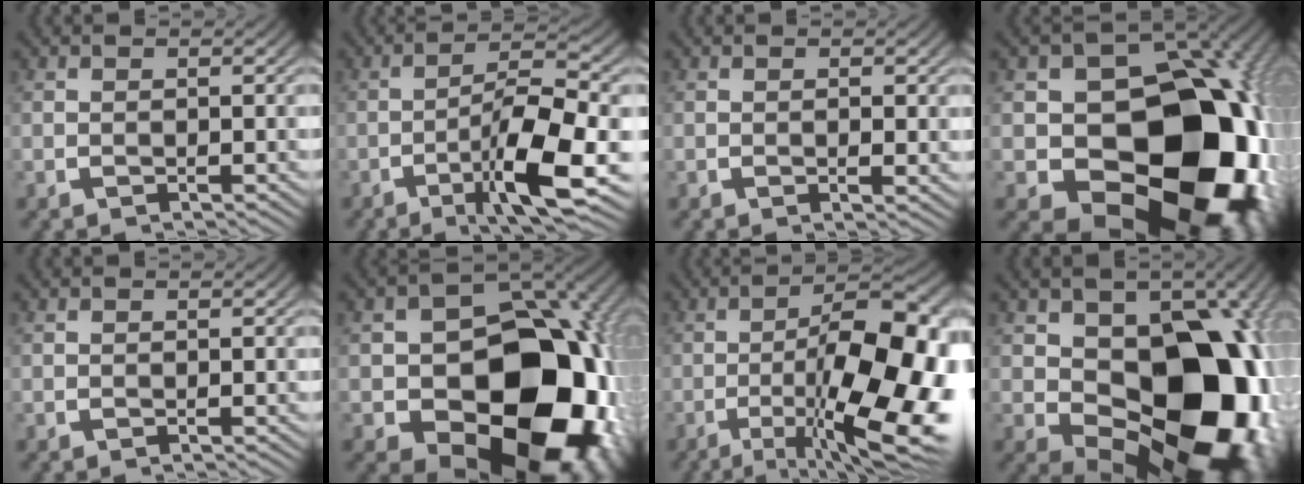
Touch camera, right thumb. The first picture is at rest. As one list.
[{"total": 8.1, "force": [-2.6, 2.5, 7.3], "torque": [-0.132, -0.013, -0.044]}, {"total": 0.8, "force": [0.1, 0.2, 0.8], "torque": [-0.012, -0.003, 0.000]}, {"total": 30.6, "force": [-4.5, 20.5, 22.2], "torque": [-0.350, -0.087, -0.038]}, {"total": 0.0}, {"total": 25.8, "force": [-4.3, 16.6, 19.2], "torque": [-0.312, -0.085, -0.028]}, {"total": 16.6, "force": [-3.8, 7.8, 14.1], "torque": [-0.220, -0.043, -0.038]}, {"total": 22.6, "force": [-2.8, 14.5, 17.1], "torque": [-0.279, -0.078, -0.007]}]